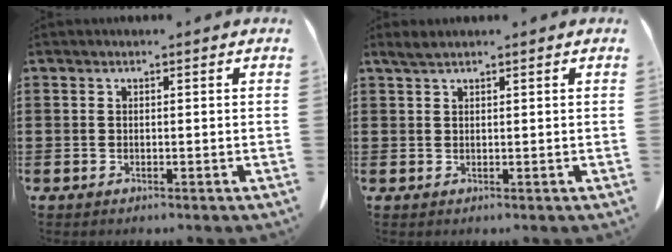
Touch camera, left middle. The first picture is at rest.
{"total": 1.5, "force": [1.1, 0.2, 1.0], "torque": [-0.022, 0.002, 0.021]}